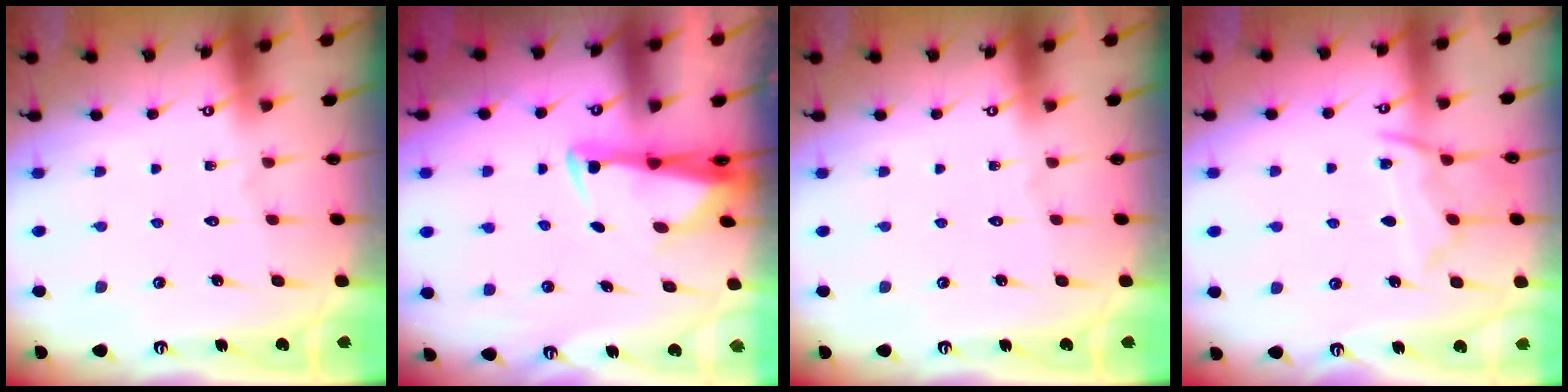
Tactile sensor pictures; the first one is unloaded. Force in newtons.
{"total": 2.9, "press": 2.7, "slide": 0.9}
{"total": 0.0}
{"total": 9.8, "press": 9.8, "slide": 0.8}